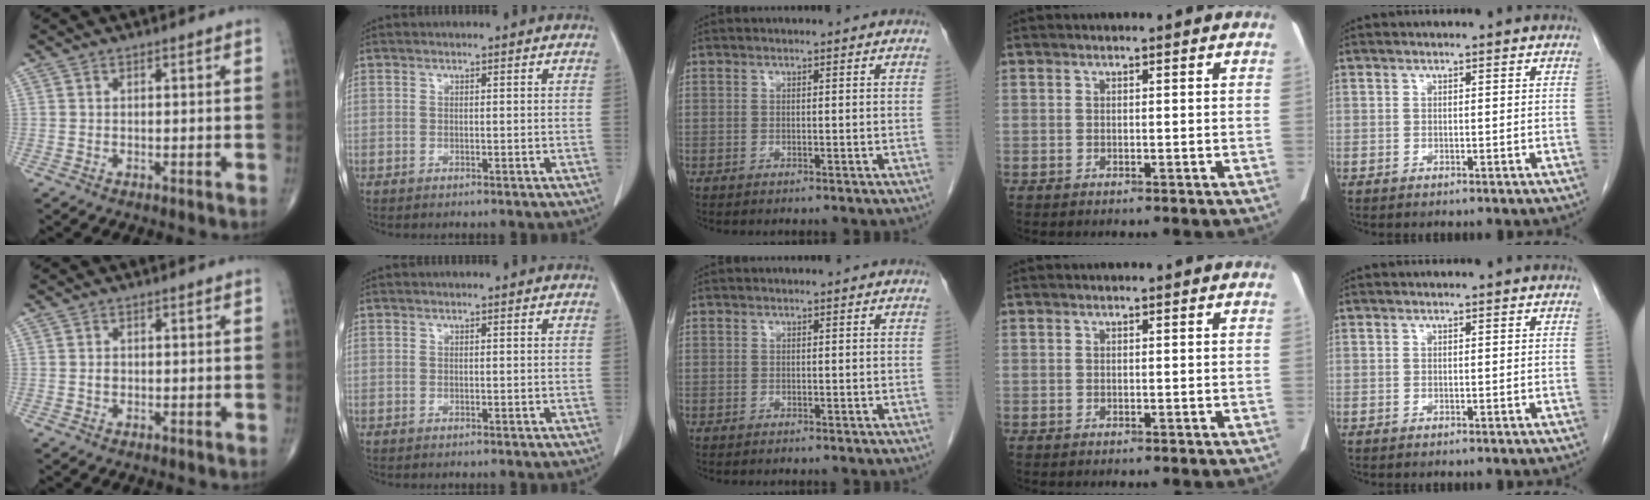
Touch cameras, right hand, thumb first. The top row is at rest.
{"thumb": {"total": 1.0, "force": [-0.1, 0.8, 0.6], "torque": [-0.010, 0.002, -0.002]}}